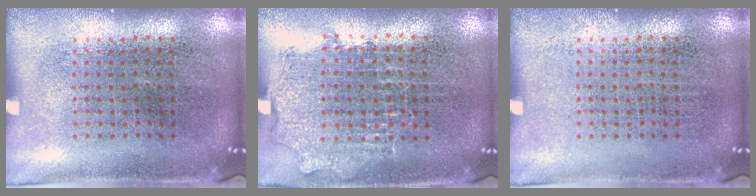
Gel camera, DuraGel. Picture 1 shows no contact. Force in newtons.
{"total": 0.9, "press": 0.9, "slide": 0.2}
{"total": 0.0}